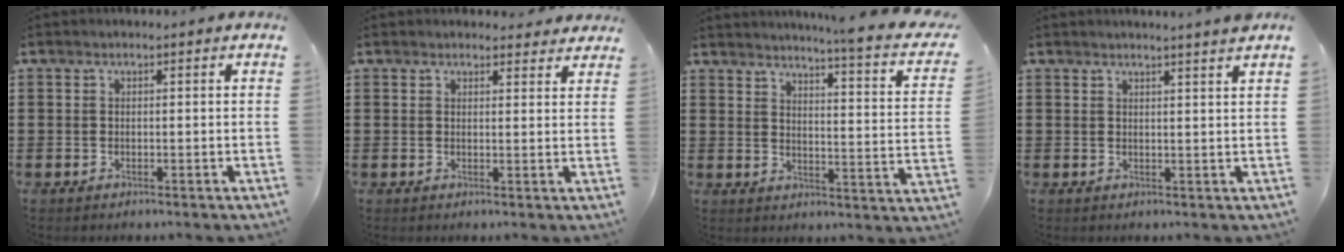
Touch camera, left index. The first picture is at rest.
{"total": 2.0, "force": [1.8, 0.6, 0.3], "torque": [-0.002, 0.000, 0.034]}
{"total": 4.6, "force": [3.9, -0.9, 2.3], "torque": [-0.049, -0.042, 0.053]}
{"total": 2.3, "force": [2.1, -0.6, 0.8], "torque": [-0.020, -0.004, 0.039]}